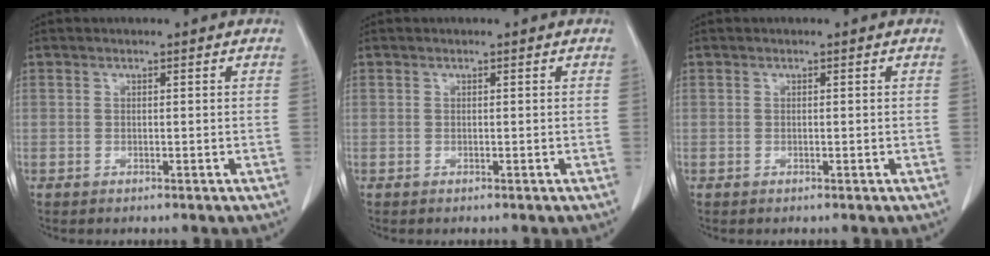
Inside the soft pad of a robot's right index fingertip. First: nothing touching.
{"total": 0.0}
{"total": 0.0}